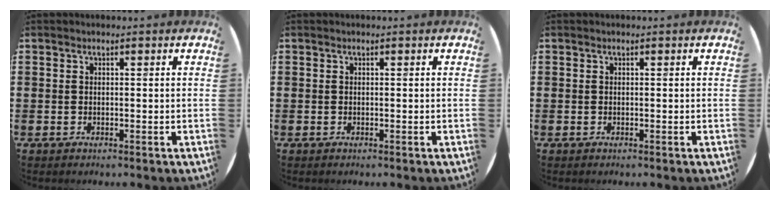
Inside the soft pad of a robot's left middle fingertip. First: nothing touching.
{"total": 0.0}
{"total": 0.0}